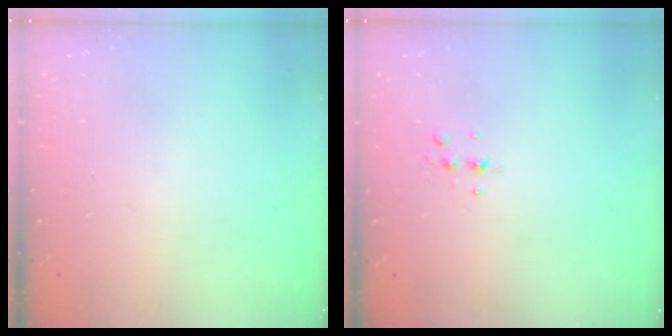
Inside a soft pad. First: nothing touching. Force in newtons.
{"total": 4.0, "press": 3.9, "slide": 0.9}